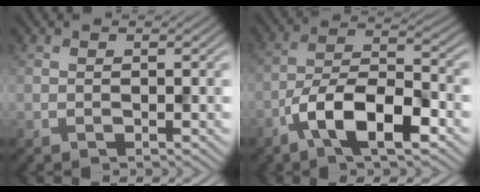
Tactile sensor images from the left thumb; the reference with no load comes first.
{"total": 10.4, "force": [-5.6, 3.8, 7.9], "torque": [-0.137, 0.002, -0.115]}